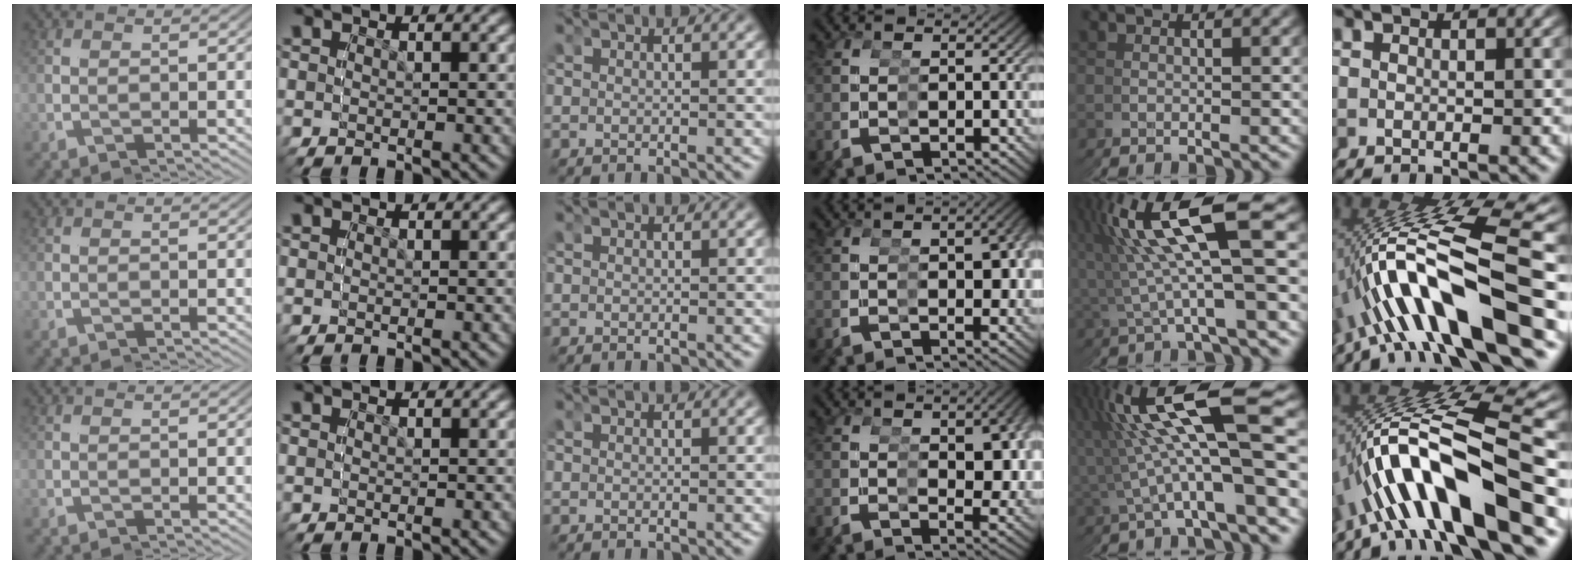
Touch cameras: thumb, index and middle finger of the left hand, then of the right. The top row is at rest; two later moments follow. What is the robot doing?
{"motion": "grasp_and_lifting", "object": "cup"}